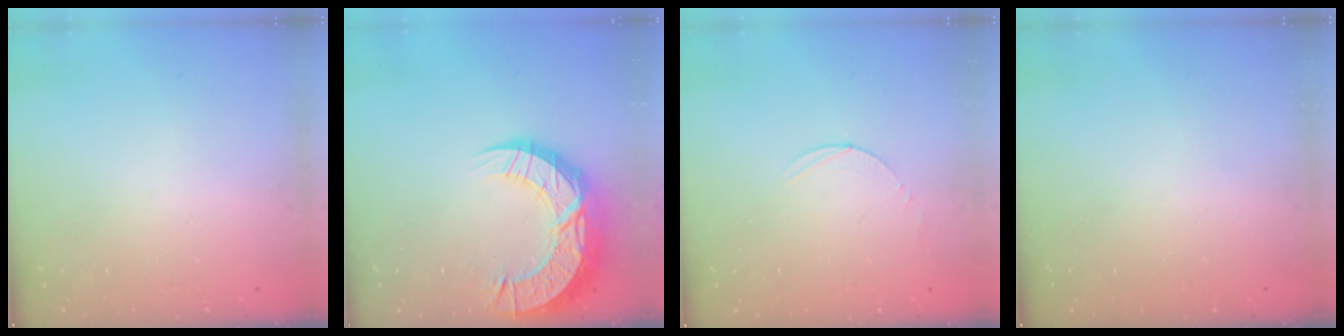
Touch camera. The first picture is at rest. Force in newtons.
{"total": 17.6, "press": 17.6, "slide": 1.4}
{"total": 3.0, "press": 3.0, "slide": 0.3}
{"total": 0.0}